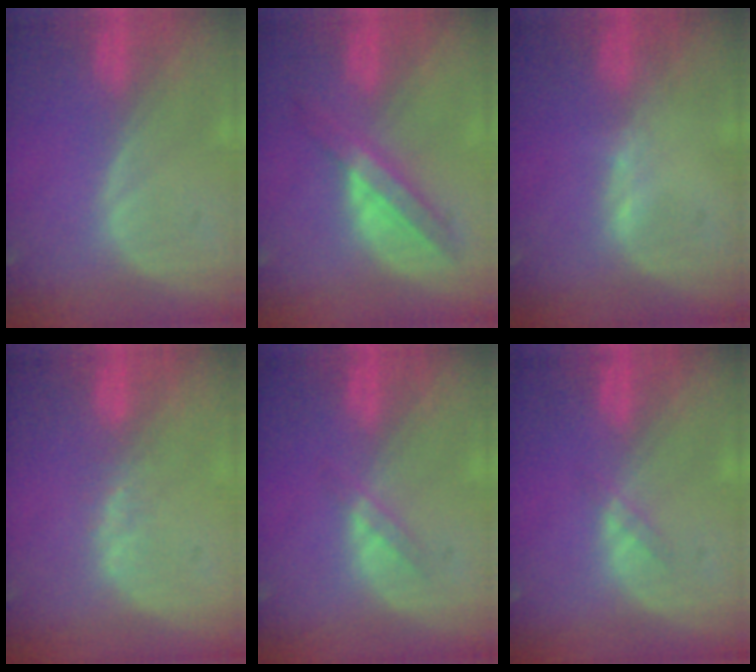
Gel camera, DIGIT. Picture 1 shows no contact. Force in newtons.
{"total": 5.7, "press": 5.5, "slide": 1.3}
{"total": 0.7, "press": 0.7, "slide": 0.2}
{"total": 2.1, "press": 1.7, "slide": 1.2}
{"total": 1.8, "press": 1.8, "slide": 0.2}
{"total": 1.3, "press": 1.3, "slide": 0.2}